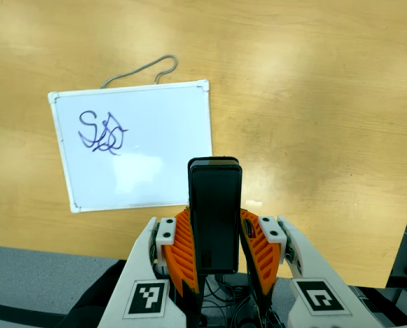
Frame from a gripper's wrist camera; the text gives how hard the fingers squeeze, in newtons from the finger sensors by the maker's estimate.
{"total": 5.2, "left": 3.8, "right": 6.5}